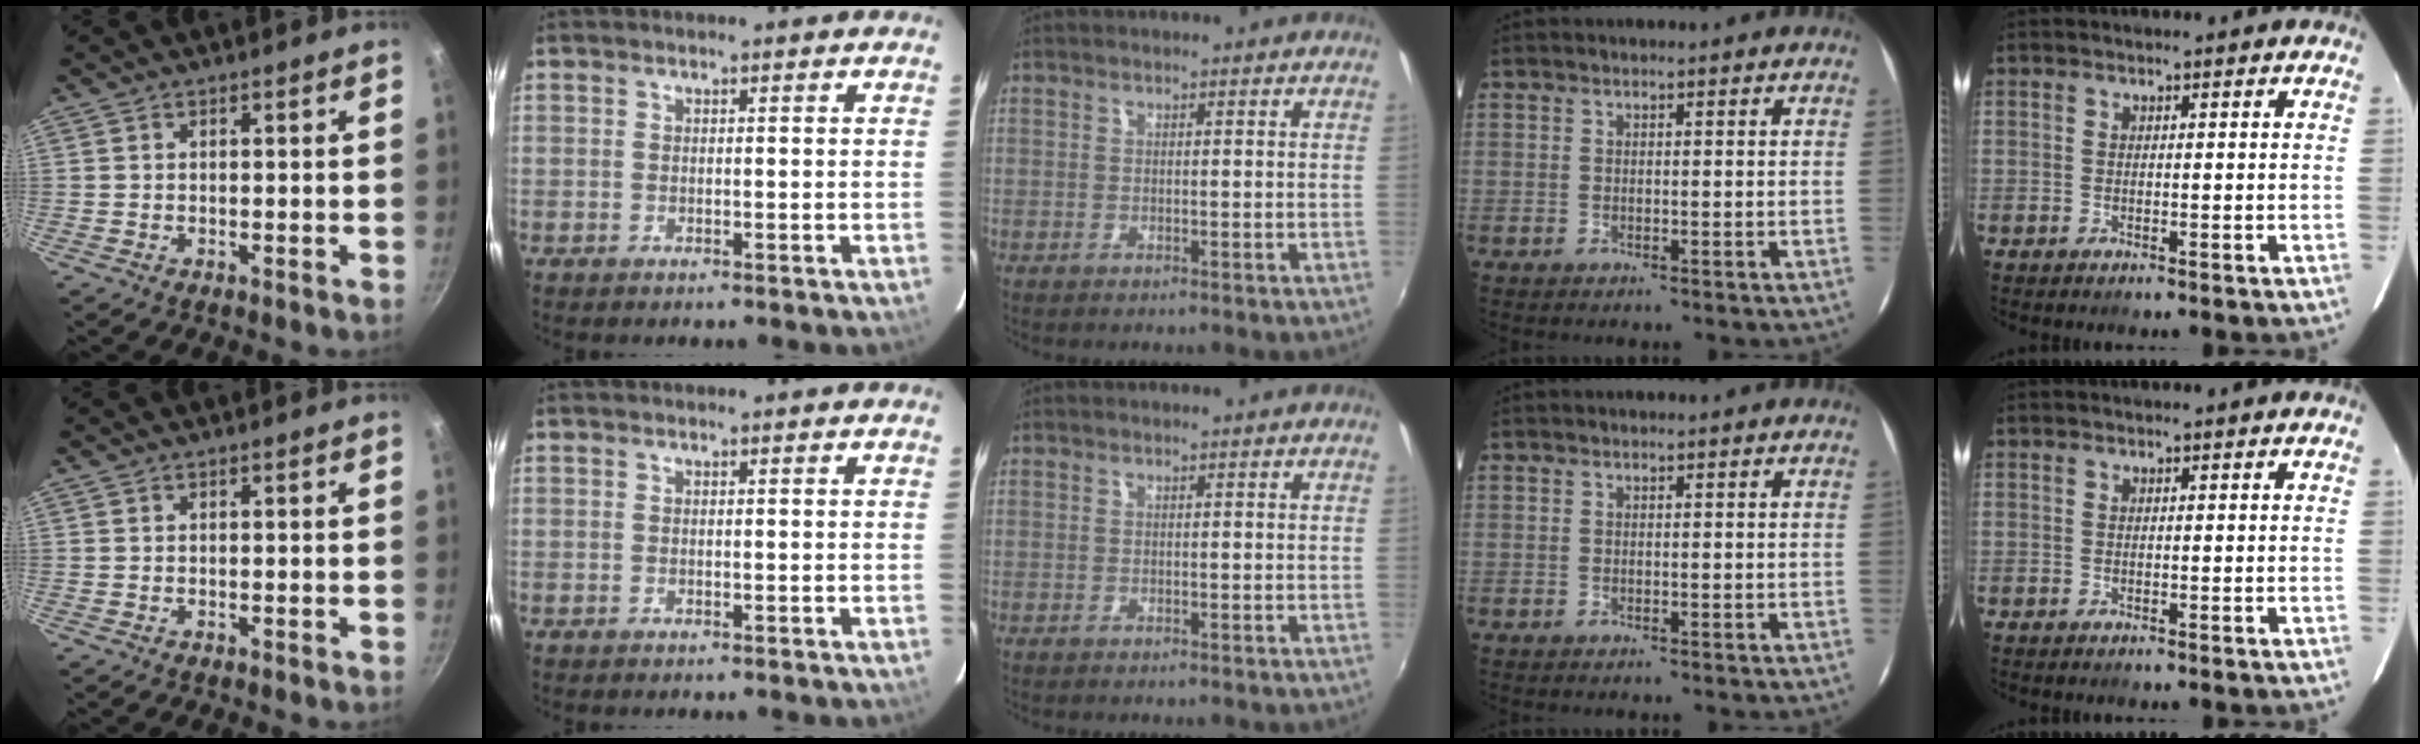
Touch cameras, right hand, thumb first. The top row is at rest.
{}